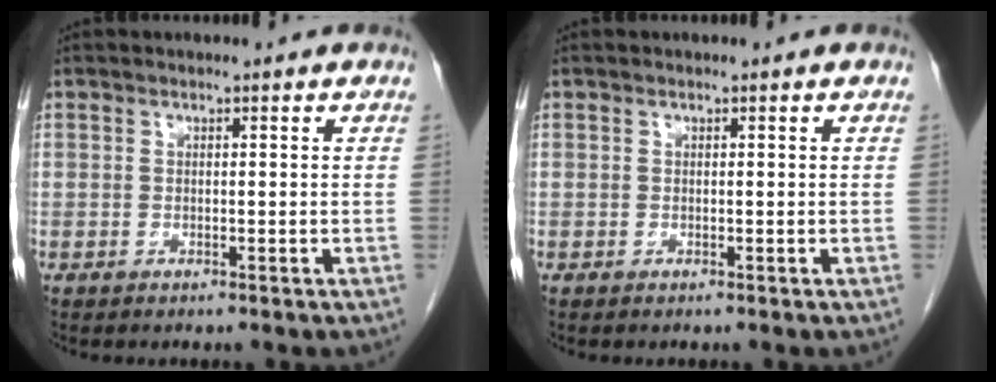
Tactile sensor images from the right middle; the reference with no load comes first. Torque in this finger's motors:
{"motor_torque": [0.00, 0.00, 0.00, -0.01]}